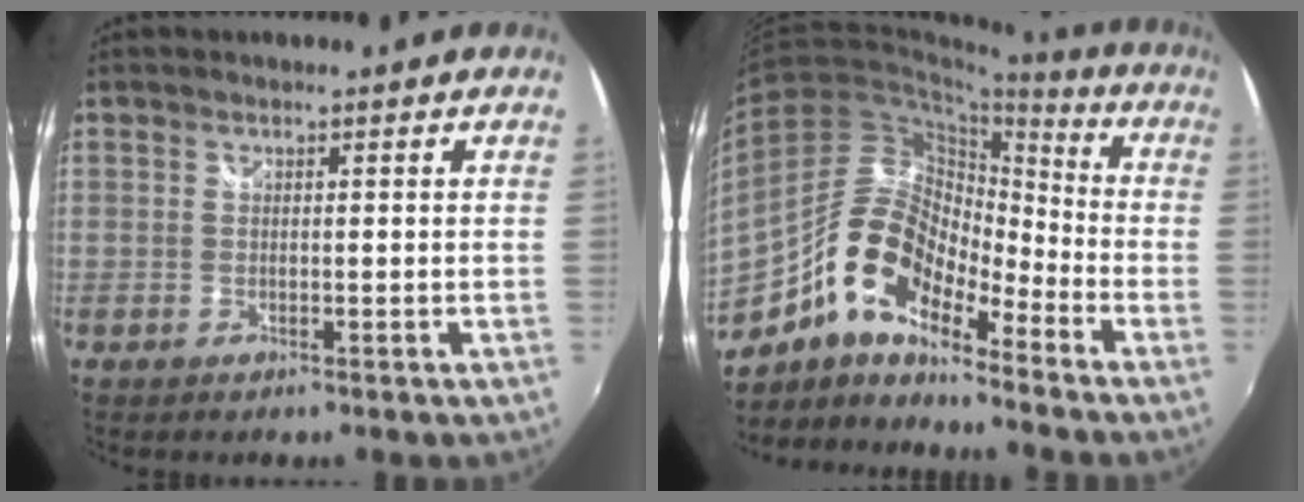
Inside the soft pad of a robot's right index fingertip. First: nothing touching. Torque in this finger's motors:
{"motor_torque": [0.86, -0.81, 0.29, 0.05]}